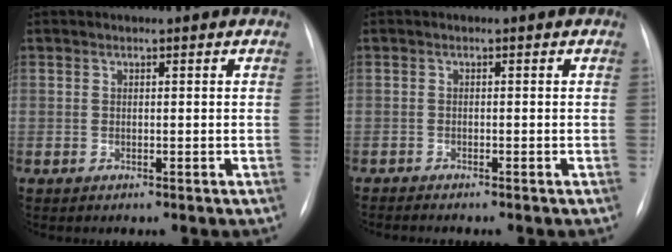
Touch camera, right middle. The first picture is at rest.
{"total": 2.6, "force": [-2.3, -0.1, 1.2], "torque": [-0.020, -0.007, -0.034]}